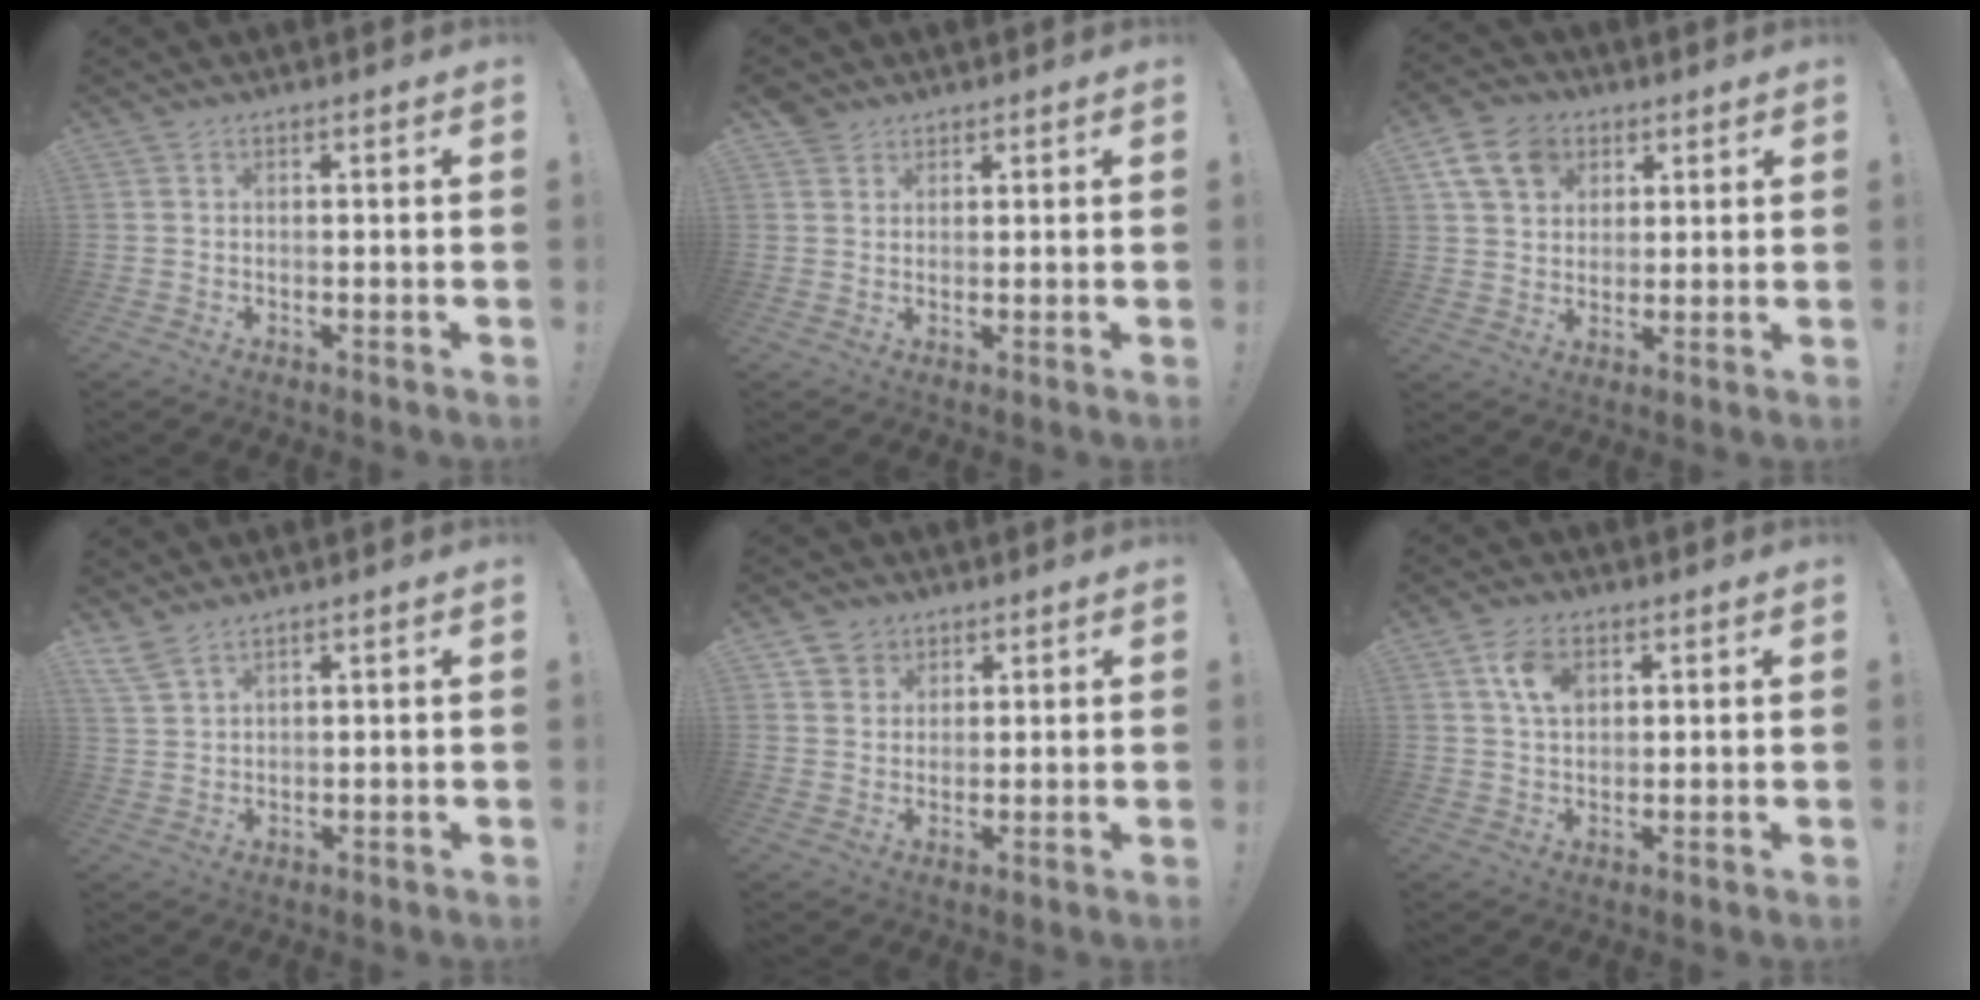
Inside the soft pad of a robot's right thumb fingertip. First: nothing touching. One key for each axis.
{"total": 2.9, "fx": 2.1, "fy": 2.0, "fz": 0.3, "tx": 0.002, "ty": -0.011, "tz": 0.039}
{"total": 12.1, "fx": 5.4, "fy": 9.3, "fz": 5.5, "tx": -0.085, "ty": -0.016, "tz": 0.108}
{"total": 5.0, "fx": 4.1, "fy": 1.7, "fz": 2.4, "tx": -0.057, "ty": -0.017, "tz": 0.081}
{"total": 4.8, "fx": 2.9, "fy": 3.9, "fz": 0.2, "tx": 0.002, "ty": -0.017, "tz": 0.055}
{"total": 7.3, "fx": 2.9, "fy": 4.8, "fz": 4.7, "tx": -0.076, "ty": -0.001, "tz": 0.055}